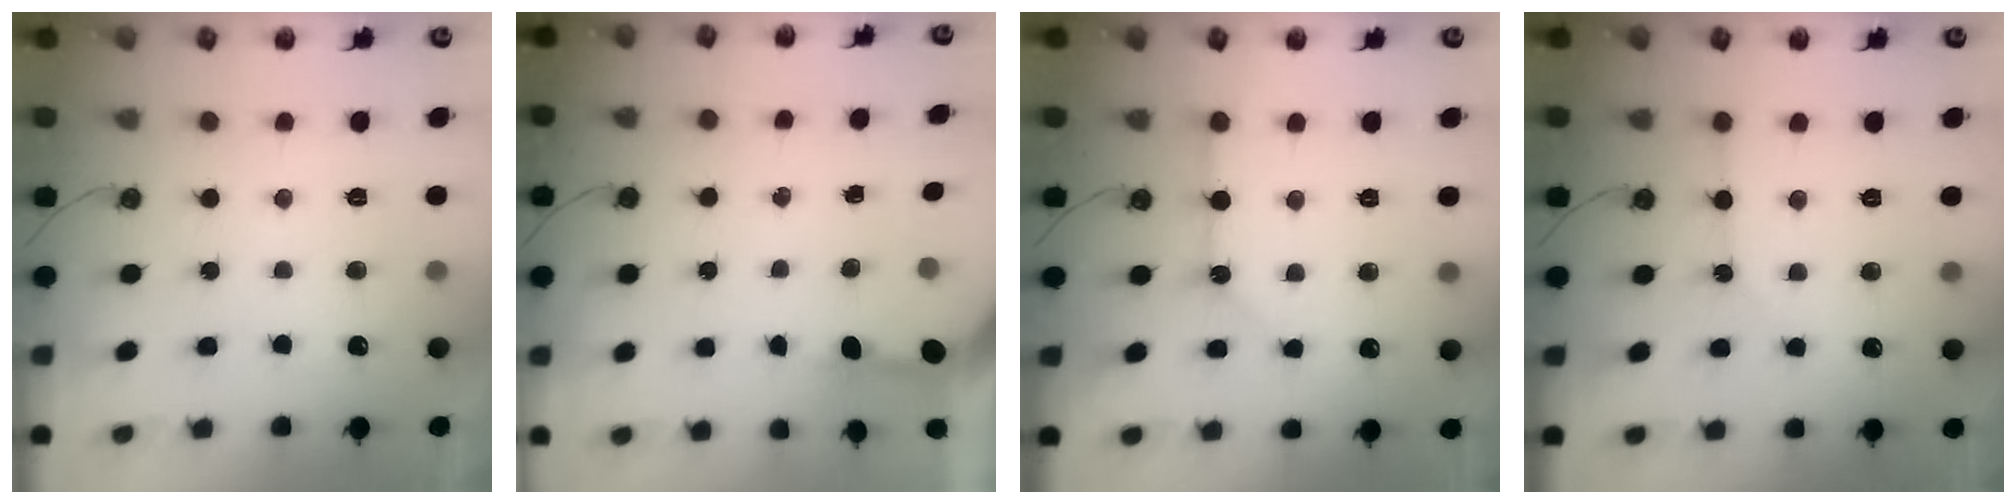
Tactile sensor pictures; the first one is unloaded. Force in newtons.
{"total": 3.3, "press": 3.3, "slide": 0.4}
{"total": 2.5, "press": 2.5, "slide": 0.2}
{"total": 2.6, "press": 2.6, "slide": 0.5}